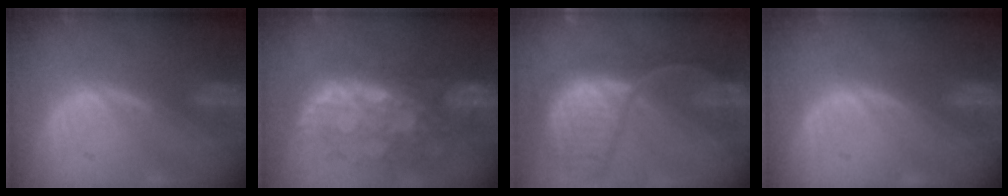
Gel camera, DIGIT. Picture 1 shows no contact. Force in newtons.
{"total": 10.8, "press": 9.5, "slide": 5.0}
{"total": 10.9, "press": 9.8, "slide": 4.8}
{"total": 0.0}